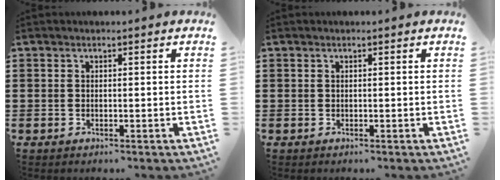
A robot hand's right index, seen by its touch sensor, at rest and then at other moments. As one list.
[{"total": 0.0}]